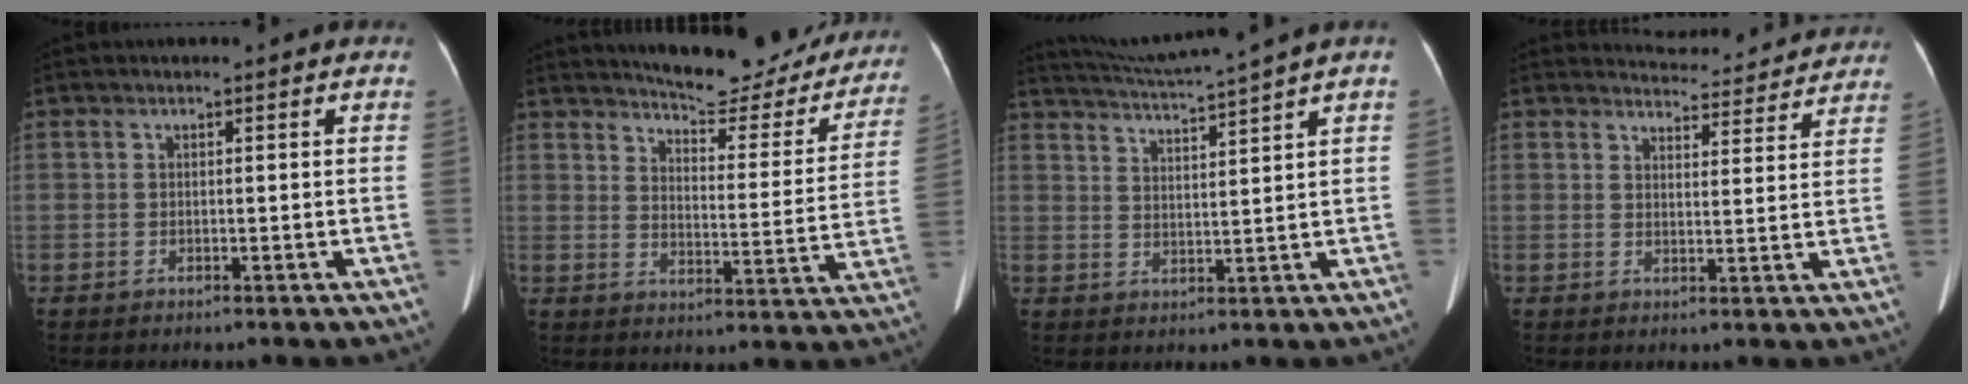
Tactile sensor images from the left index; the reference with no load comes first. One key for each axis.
{"total": 20.7, "fx": 18.9, "fy": 4.6, "fz": 6.9, "tx": -0.077, "ty": -0.052, "tz": 0.223}
{"total": 8.6, "fx": 7.6, "fy": -2.6, "fz": 2.9, "tx": -0.057, "ty": -0.007, "tz": 0.130}
{"total": 11.4, "fx": 11.1, "fy": 2.2, "fz": 1.0, "tx": 0.007, "ty": -0.003, "tz": 0.119}